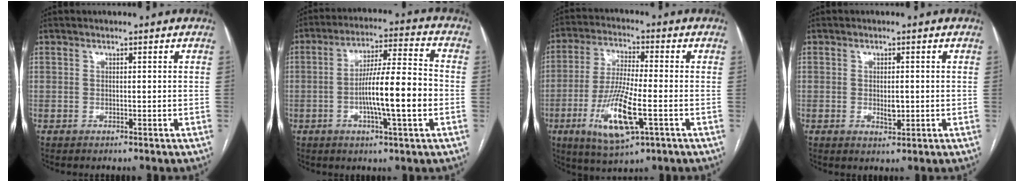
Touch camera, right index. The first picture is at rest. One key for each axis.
{"total": 11.9, "fx": -2.3, "fy": 0.8, "fz": 11.7, "tx": -0.194, "ty": 0.009, "tz": -0.041}
{"total": 12.6, "fx": -4.2, "fy": 2.2, "fz": 11.6, "tx": -0.237, "ty": -0.021, "tz": -0.074}
{"total": 2.3, "fx": 0.0, "fy": 1.1, "fz": 2.0, "tx": -0.030, "ty": -0.001, "tz": 0.005}